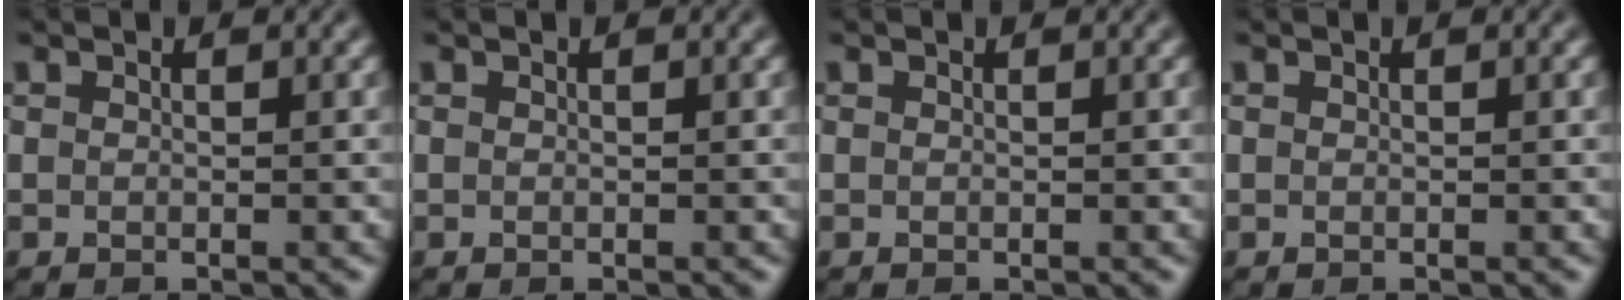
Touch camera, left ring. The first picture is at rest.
{"total": 0.0}
{"total": 0.0}
{"total": 0.0}